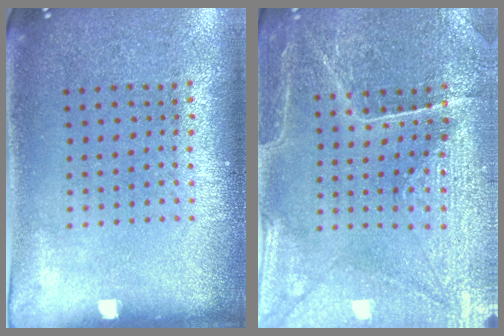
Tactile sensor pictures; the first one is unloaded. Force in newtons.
{"total": 2.9, "press": 2.9, "slide": 0.2}